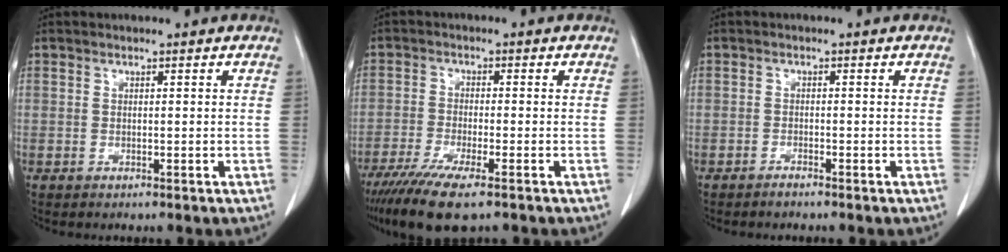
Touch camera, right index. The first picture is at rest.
{"total": 8.9, "force": [-6.2, 0.8, 6.3], "torque": [-0.109, -0.023, -0.103]}
{"total": 0.9, "force": [-0.9, 0.0, 0.2], "torque": [-0.002, 0.001, -0.013]}